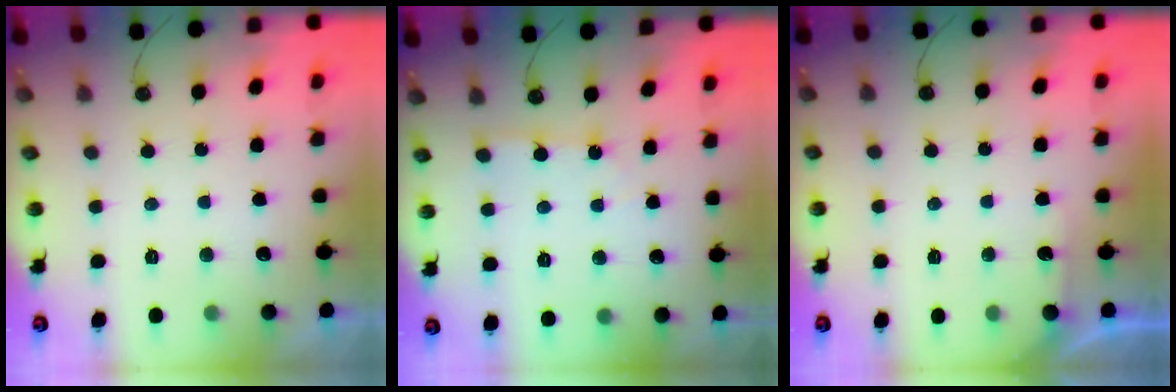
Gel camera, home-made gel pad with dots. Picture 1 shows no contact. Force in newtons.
{"total": 2.7, "press": 2.7, "slide": 0.4}
{"total": 2.1, "press": 2.1, "slide": 0.2}